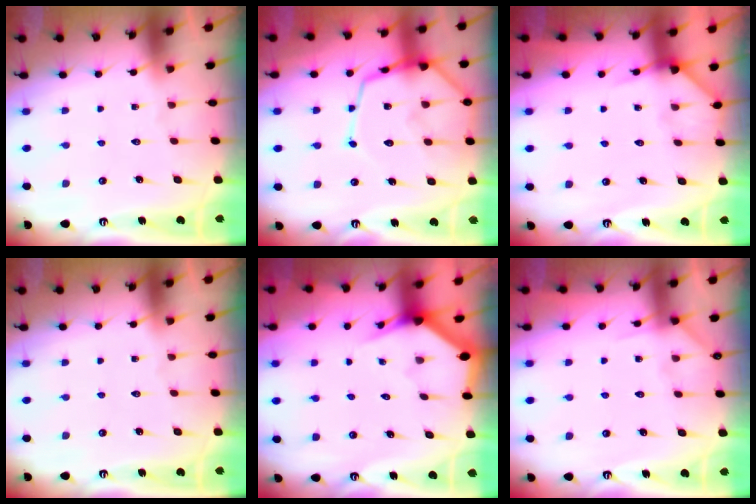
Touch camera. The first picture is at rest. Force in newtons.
{"total": 16.3, "press": 16.2, "slide": 1.4}
{"total": 4.1, "press": 4.0, "slide": 0.5}
{"total": 0.0}
{"total": 2.7, "press": 2.7, "slide": 0.1}
{"total": 5.2, "press": 5.1, "slide": 0.8}